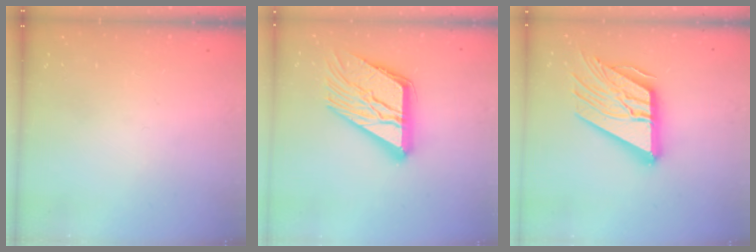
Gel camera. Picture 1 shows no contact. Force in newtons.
{"total": 20.6, "press": 20.5, "slide": 2.2}
{"total": 20.3, "press": 20.3, "slide": 1.5}